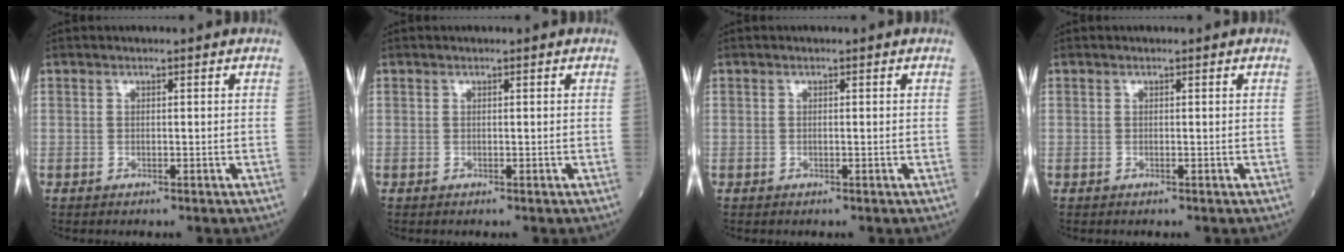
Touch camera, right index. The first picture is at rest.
{"total": 0.0}
{"total": 0.0}
{"total": 0.0}